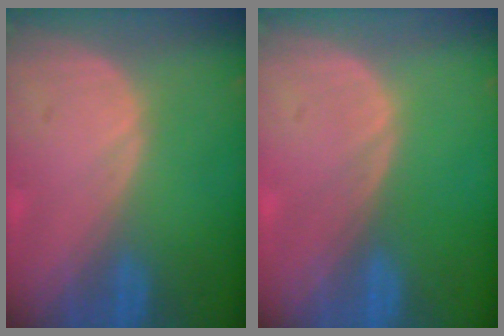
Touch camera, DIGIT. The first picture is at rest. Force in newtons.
{"total": 0.0}